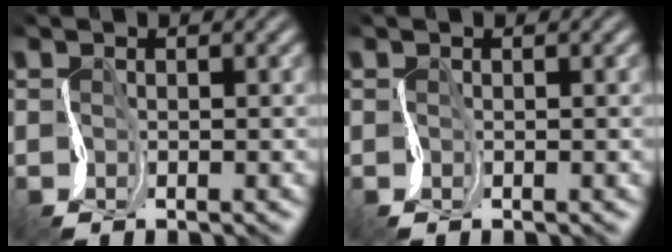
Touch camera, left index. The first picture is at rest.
{"total": 0.0}